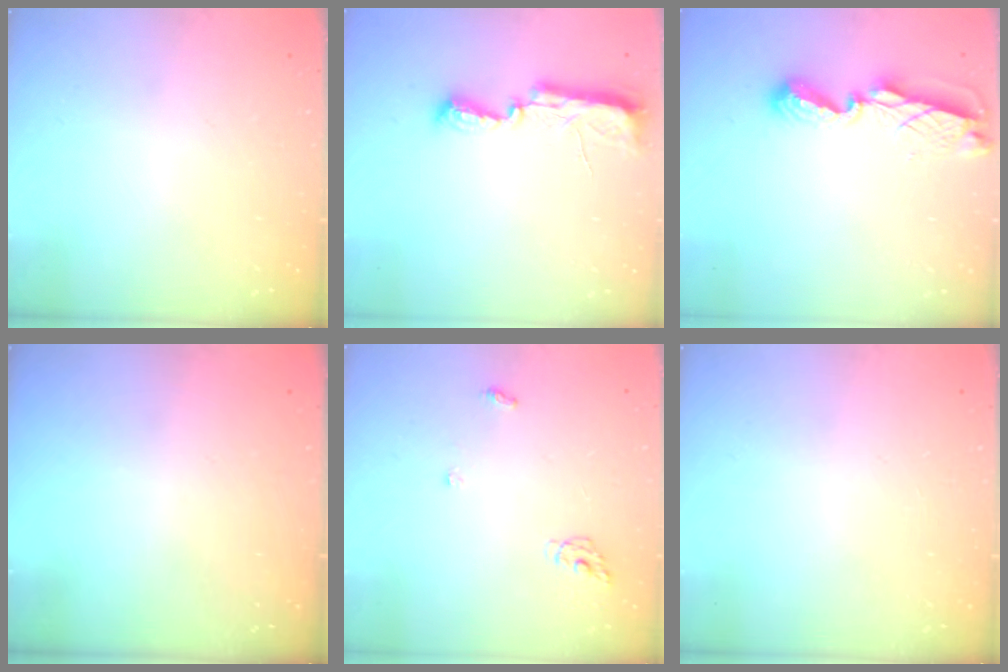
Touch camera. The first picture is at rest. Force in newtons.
{"total": 9.8, "press": 8.9, "slide": 4.2}
{"total": 8.3, "press": 8.3, "slide": 0.7}
{"total": 0.0}
{"total": 5.0, "press": 5.0, "slide": 0.3}
{"total": 0.0}